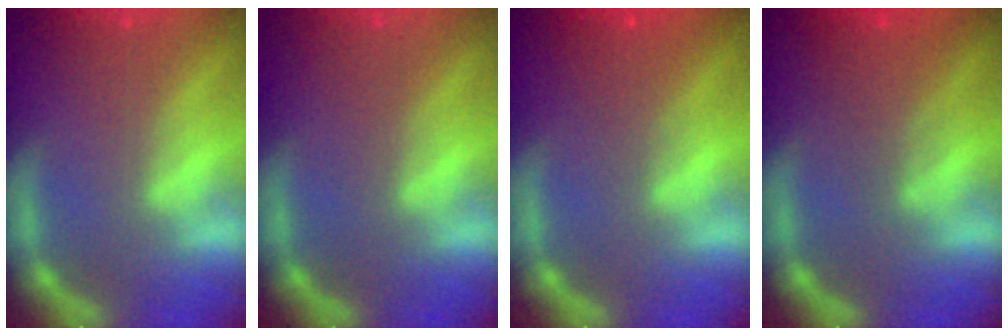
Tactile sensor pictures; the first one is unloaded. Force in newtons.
{"total": 0.0}
{"total": 1.9}
{"total": 3.0}